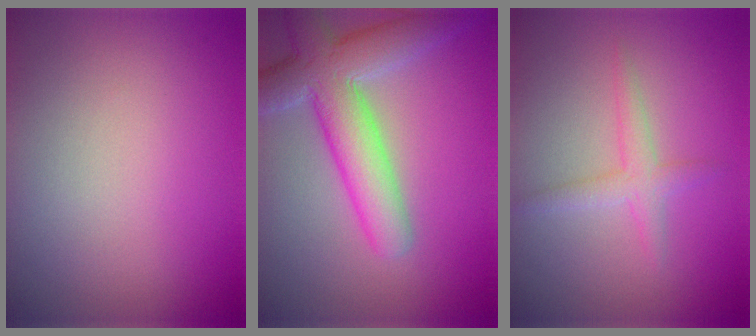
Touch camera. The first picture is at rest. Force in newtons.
{"total": 7.4, "press": 7.4, "slide": 0.8}
{"total": 1.9, "press": 1.9, "slide": 0.1}